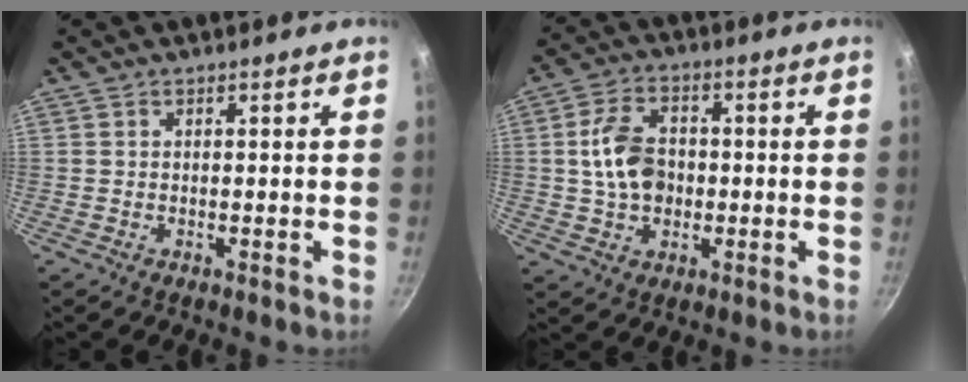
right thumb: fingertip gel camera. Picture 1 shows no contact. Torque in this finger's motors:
{"motor_torque": [-0.08, 0.10, 0.26, -0.11, 0.07]}